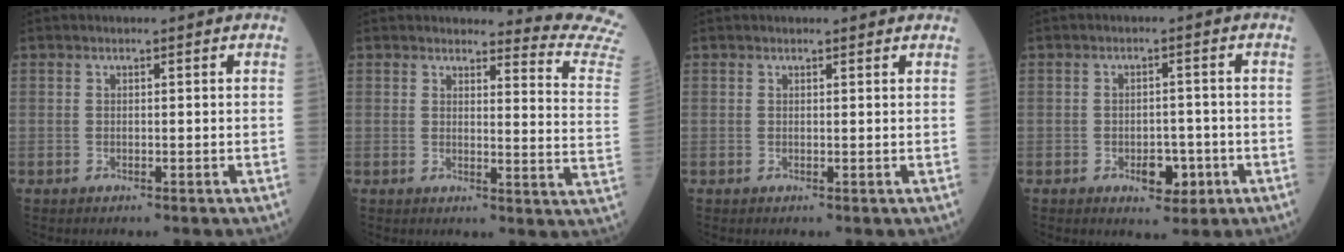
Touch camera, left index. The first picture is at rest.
{"total": 11.7, "force": [11.6, -1.4, -0.3], "torque": [0.012, -0.146, 0.100]}
{"total": 2.1, "force": [1.9, 0.7, 0.5], "torque": [-0.008, 0.013, 0.015]}
{"total": 4.3, "force": [-1.8, 2.4, 3.0], "torque": [-0.035, 0.005, -0.019]}